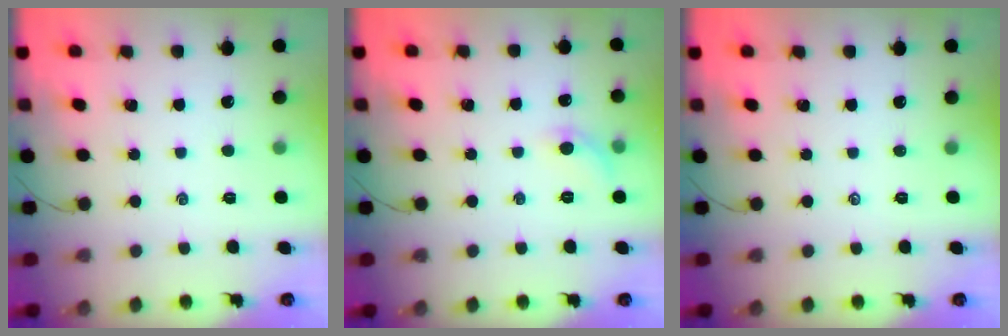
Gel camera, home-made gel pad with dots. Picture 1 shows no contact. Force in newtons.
{"total": 6.0, "press": 5.8, "slide": 1.7}
{"total": 0.0}